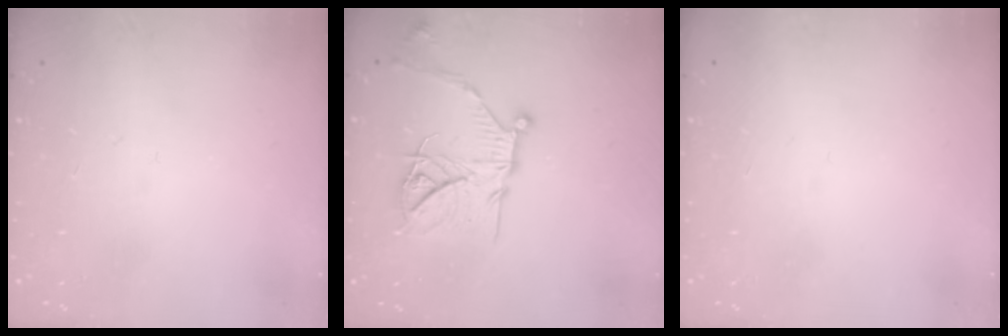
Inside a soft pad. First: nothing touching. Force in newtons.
{"total": 18.0, "press": 18.0, "slide": 1.5}
{"total": 1.5, "press": 1.5, "slide": 0.1}